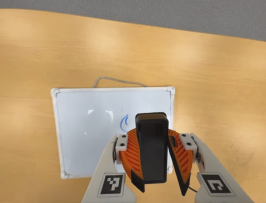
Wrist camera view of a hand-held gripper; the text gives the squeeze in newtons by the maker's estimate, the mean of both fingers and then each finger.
{"total": 9.6, "left": 9.9, "right": 9.3}